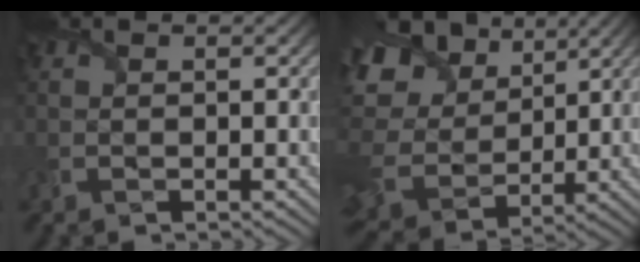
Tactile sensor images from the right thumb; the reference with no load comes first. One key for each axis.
{"total": 15.6, "fx": 5.1, "fy": 10.9, "fz": 9.9, "tx": -0.256, "ty": 0.019, "tz": 0.100}